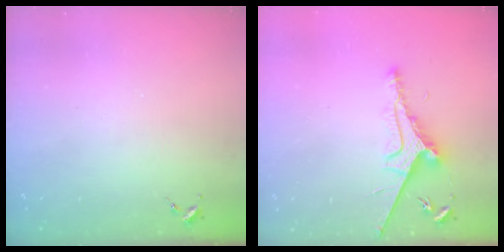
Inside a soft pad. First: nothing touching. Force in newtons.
{"total": 7.9, "press": 7.9, "slide": 0.9}